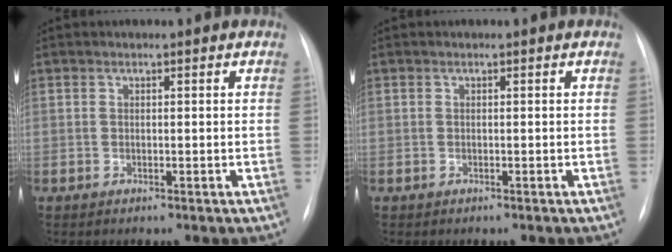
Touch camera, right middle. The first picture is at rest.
{"total": 0.0}